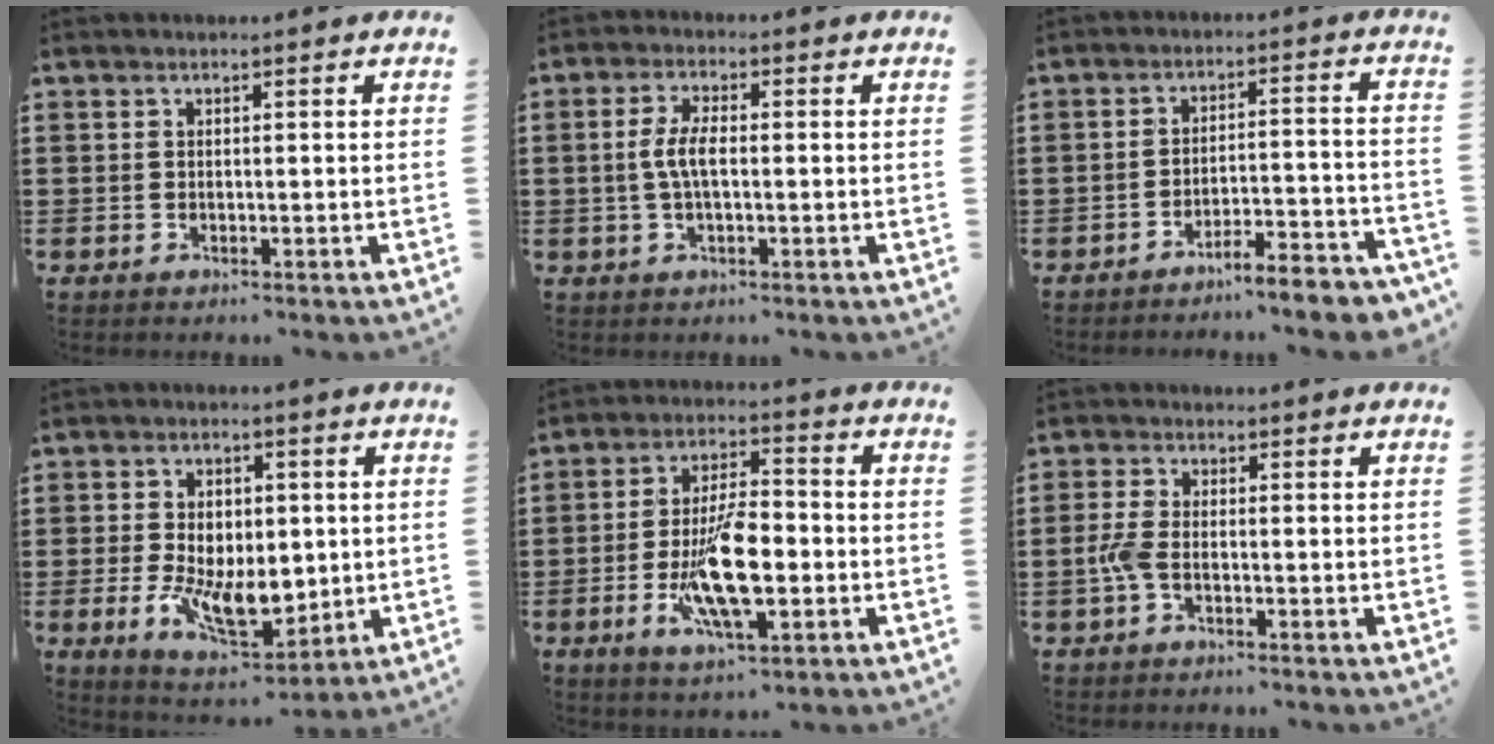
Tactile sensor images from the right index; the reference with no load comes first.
{"total": 4.5, "force": [-0.3, 1.6, 4.2], "torque": [-0.099, -0.003, -0.014]}
{"total": 5.6, "force": [-5.2, 0.0, 1.9], "torque": [-0.030, -0.006, -0.101]}
{"total": 9.2, "force": [-0.9, 5.7, 7.2], "torque": [-0.139, 0.002, -0.016]}
{"total": 12.2, "force": [-2.9, 4.5, 11.0], "torque": [-0.222, -0.008, -0.051]}
{"total": 3.2, "force": [-1.1, 1.3, 2.7], "torque": [-0.075, -0.007, -0.028]}